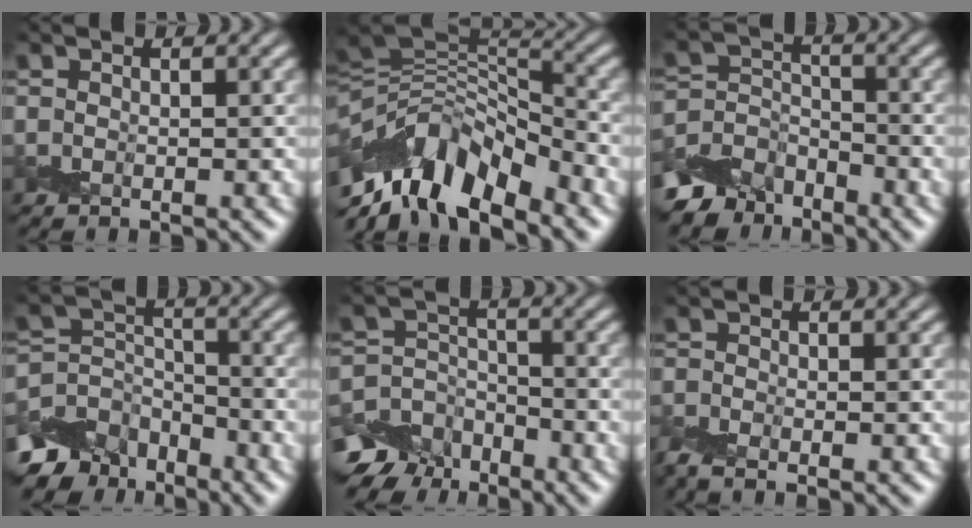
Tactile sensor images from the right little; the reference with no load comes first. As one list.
[{"total": 10.4, "force": [-6.5, 4.3, 6.9], "torque": [-0.106, 0.012, -0.129]}, {"total": 4.8, "force": [-4.1, 2.4, 0.5], "torque": [0.002, 0.002, -0.086]}, {"total": 5.2, "force": [-3.8, 3.2, 1.5], "torque": [-0.021, 0.002, -0.085]}, {"total": 7.6, "force": [-5.5, 5.0, 1.6], "torque": [-0.018, -0.019, -0.110]}, {"total": 2.6, "force": [-1.6, 1.2, 1.7], "torque": [-0.052, -0.003, -0.044]}]